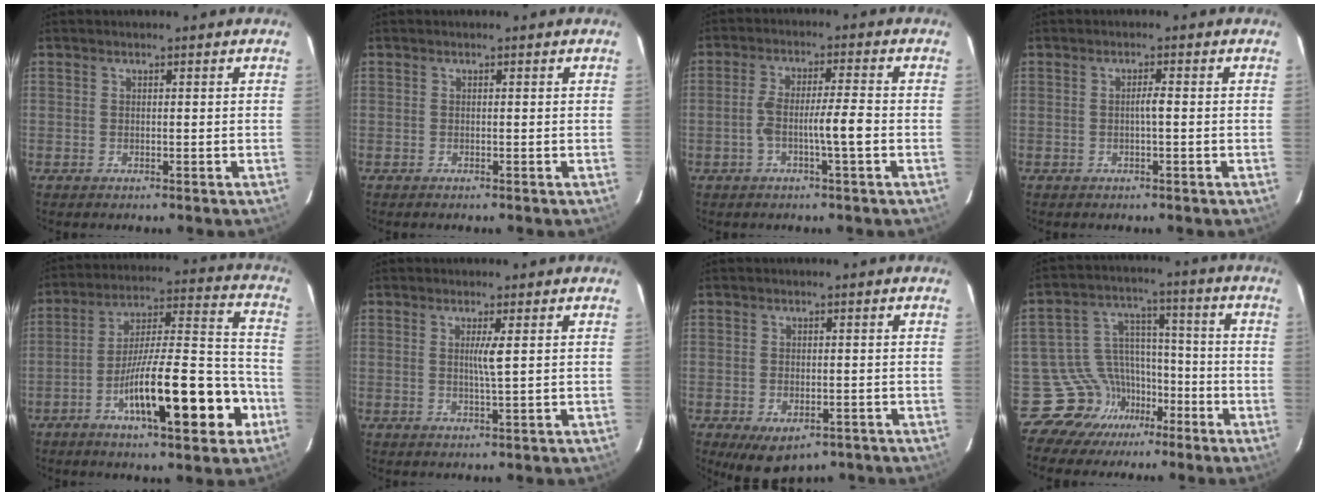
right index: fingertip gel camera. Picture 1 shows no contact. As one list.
[{"total": 0.0}, {"total": 6.0, "force": [-1.7, 0.0, 5.7], "torque": [-0.110, 0.013, -0.028]}, {"total": 1.3, "force": [-0.2, 0.0, 1.3], "torque": [-0.022, 0.002, -0.003]}, {"total": 18.6, "force": [-7.7, 3.1, 16.7], "torque": [-0.264, 0.011, -0.116]}, {"total": 2.5, "force": [0.5, -0.5, 2.4], "torque": [-0.046, -0.005, 0.009]}, {"total": 6.3, "force": [-3.9, 3.5, 3.6], "torque": [-0.055, -0.006, -0.050]}, {"total": 10.9, "force": [-6.0, 9.1, 1.3], "torque": [-0.024, 0.065, -0.086]}]